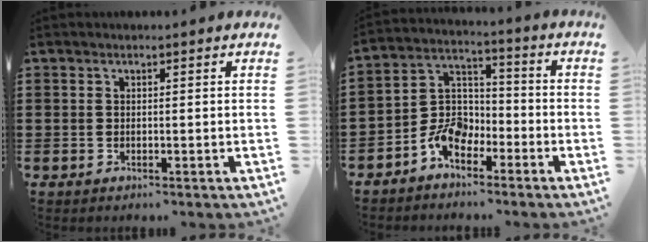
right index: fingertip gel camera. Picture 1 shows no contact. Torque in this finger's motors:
{"motor_torque": [1.05, 1.09, 0.15, 0.02]}